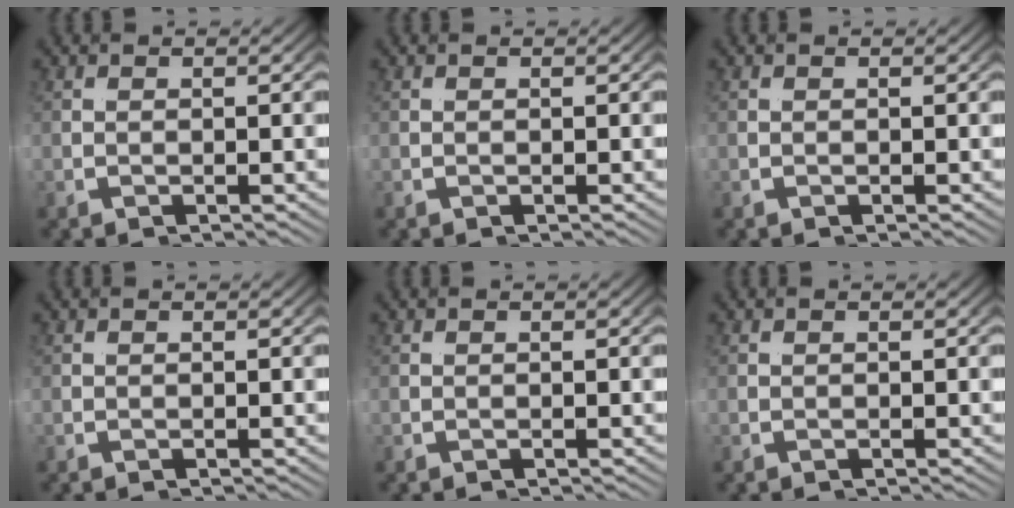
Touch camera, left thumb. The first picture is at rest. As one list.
[{"total": 0.0}, {"total": 0.0}, {"total": 0.0}, {"total": 0.0}, {"total": 0.0}]